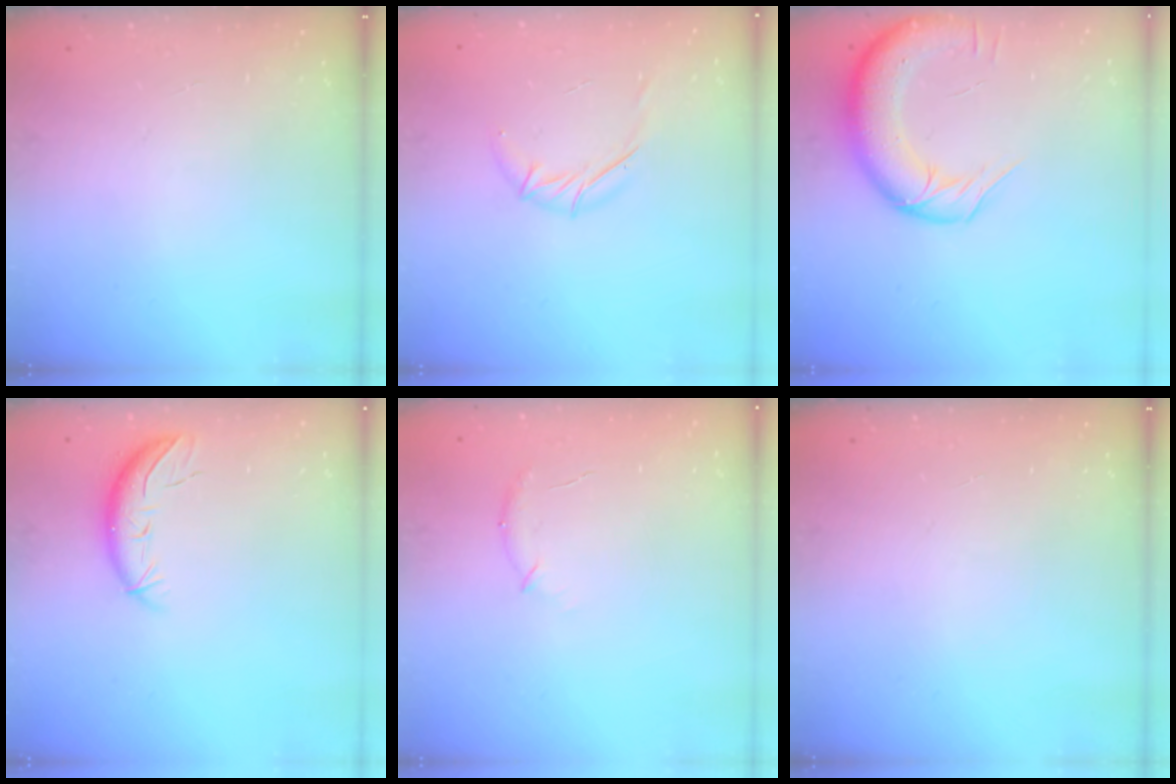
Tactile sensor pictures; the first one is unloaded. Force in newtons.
{"total": 5.8, "press": 5.7, "slide": 1.3}
{"total": 13.9, "press": 13.4, "slide": 3.7}
{"total": 9.6, "press": 9.3, "slide": 2.5}
{"total": 6.9, "press": 6.7, "slide": 1.8}
{"total": 0.0}